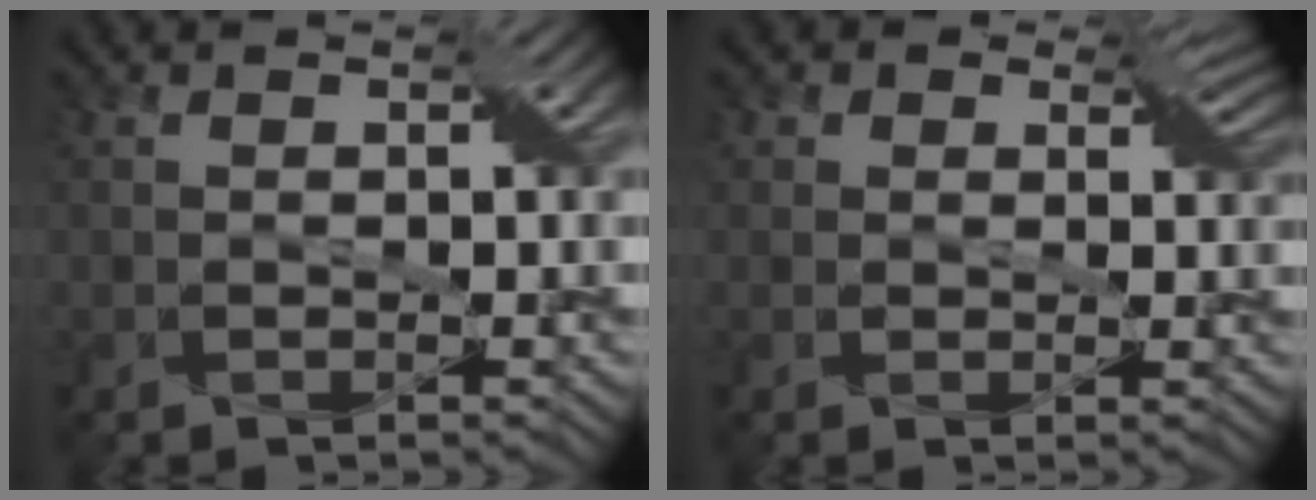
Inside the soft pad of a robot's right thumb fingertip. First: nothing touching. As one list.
[{"total": 4.1, "force": [2.2, 2.9, 2.0], "torque": [-0.039, 0.003, 0.024]}]